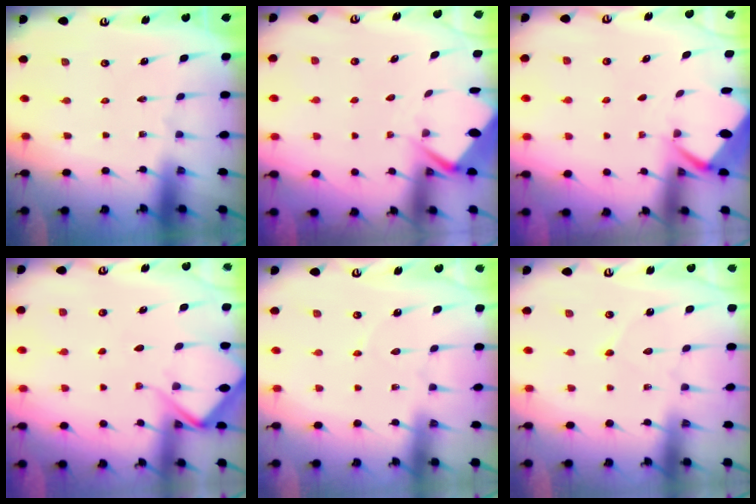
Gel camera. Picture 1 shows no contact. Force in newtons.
{"total": 3.4, "press": 3.4, "slide": 0.3}
{"total": 2.5, "press": 2.5, "slide": 0.3}
{"total": 8.7, "press": 8.6, "slide": 1.1}
{"total": 3.3, "press": 3.3, "slide": 0.5}
{"total": 4.0, "press": 4.0, "slide": 0.1}